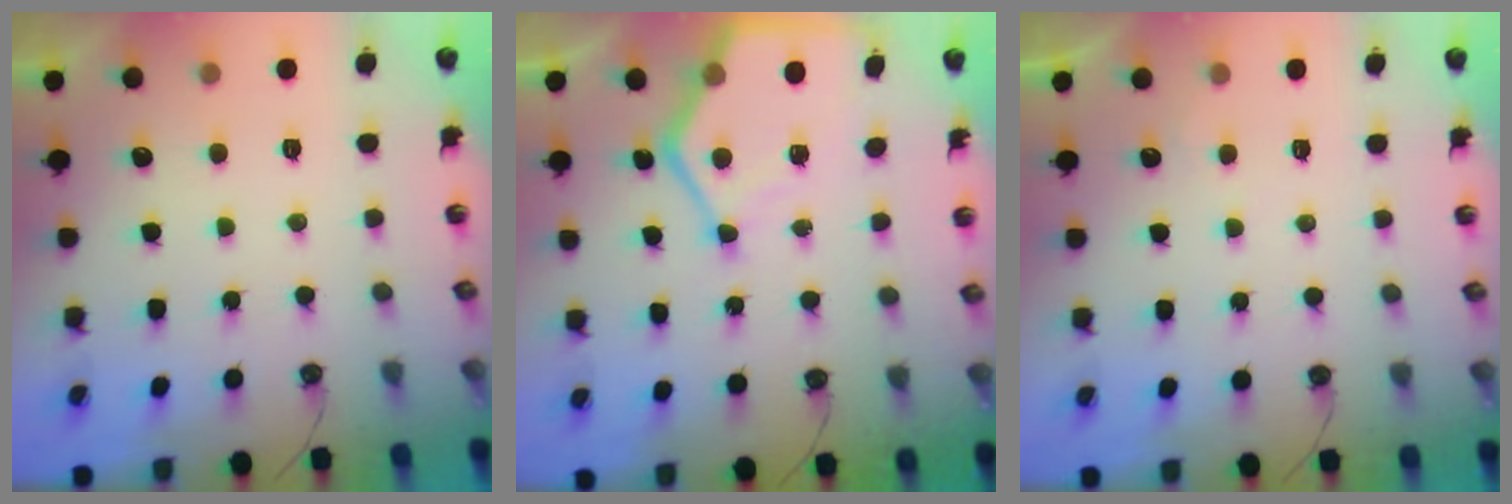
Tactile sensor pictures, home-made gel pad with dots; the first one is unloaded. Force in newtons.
{"total": 11.4, "press": 11.3, "slide": 1.3}
{"total": 2.8, "press": 2.8, "slide": 0.3}